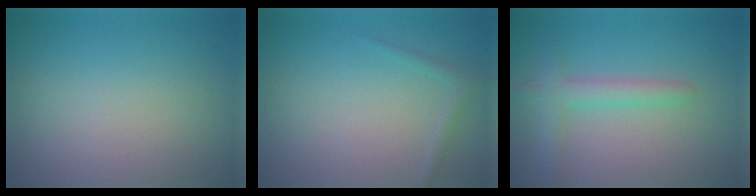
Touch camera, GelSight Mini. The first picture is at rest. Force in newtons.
{"total": 0.8, "press": 0.8, "slide": 0.1}
{"total": 2.8, "press": 2.8, "slide": 0.2}